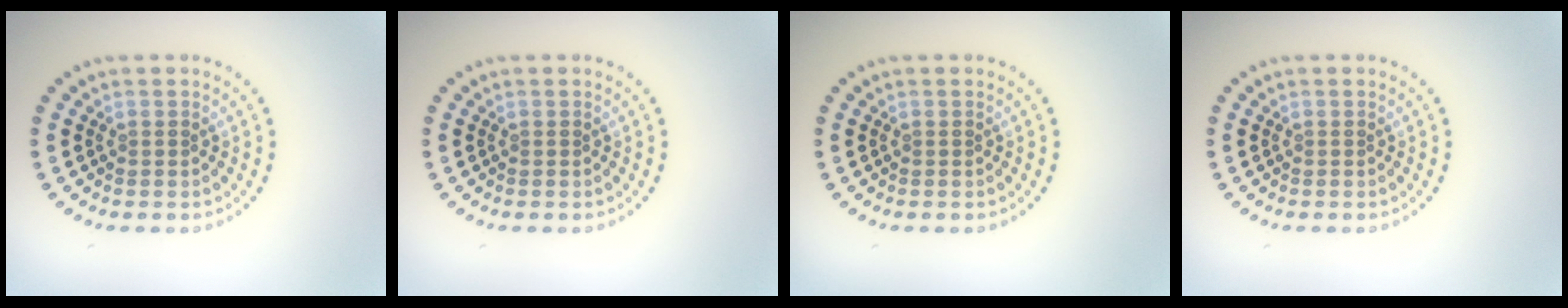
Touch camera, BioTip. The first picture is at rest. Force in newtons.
{"total": 0.0}
{"total": 0.0}
{"total": 0.0}